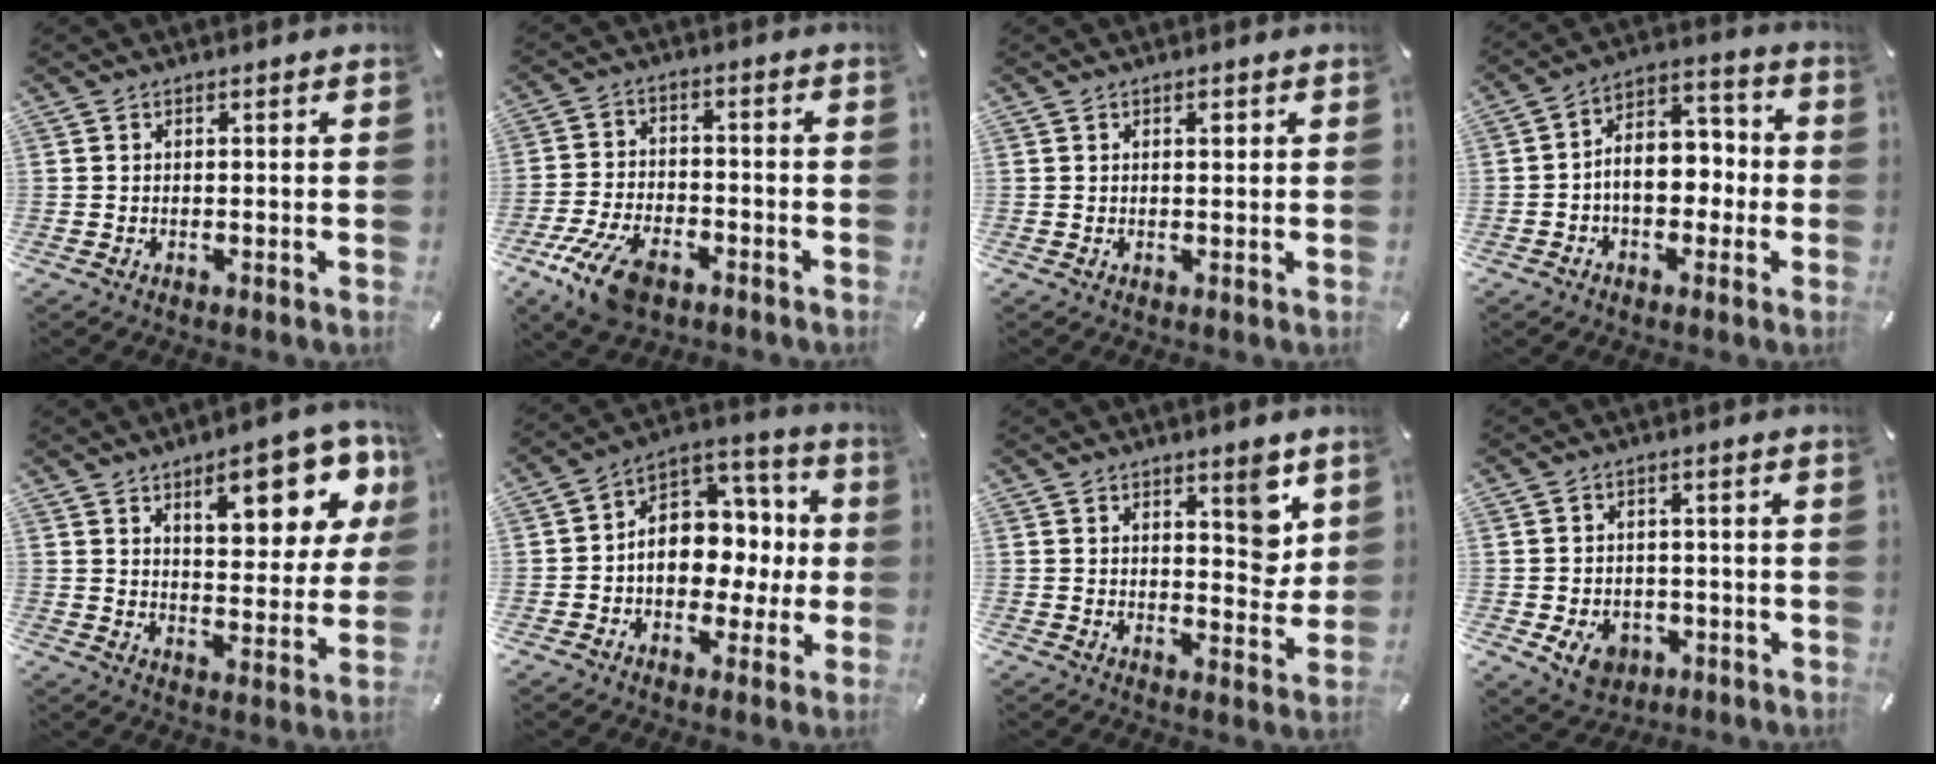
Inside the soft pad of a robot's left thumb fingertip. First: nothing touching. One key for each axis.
{"total": 11.1, "fx": -6.6, "fy": 5.8, "fz": 6.8, "tx": -0.143, "ty": 0.030, "tz": -0.122}
{"total": 1.4, "fx": 0.5, "fy": 0.7, "fz": 1.1, "tx": -0.007, "ty": -0.004, "tz": 0.006}
{"total": 9.7, "fx": -1.6, "fy": 7.3, "fz": 6.2, "tx": -0.093, "ty": 0.008, "tz": -0.029}
{"total": 15.7, "fx": 8.0, "fy": 6.7, "fz": 11.8, "tx": -0.152, "ty": -0.033, "tz": 0.126}
{"total": 10.9, "fx": -0.9, "fy": 9.5, "fz": 5.4, "tx": -0.065, "ty": -0.004, "tz": -0.006}
{"total": 7.6, "fx": 4.0, "fy": 3.8, "fz": 5.2, "tx": -0.047, "ty": -0.029, "tz": 0.061}
{"total": 6.9, "fx": -2.5, "fy": 5.5, "fz": 3.3, "tx": -0.054, "ty": 0.009, "tz": -0.045}